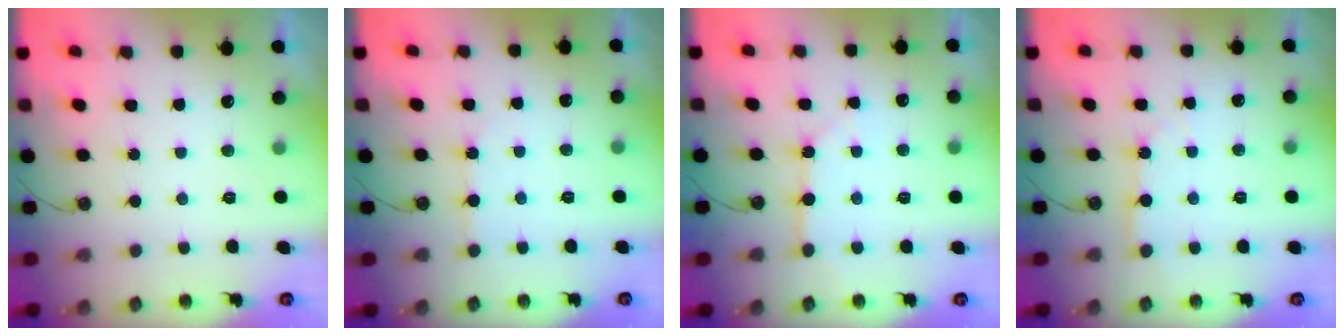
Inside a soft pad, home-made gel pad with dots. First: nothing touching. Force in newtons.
{"total": 2.9, "press": 2.9, "slide": 0.5}
{"total": 4.0, "press": 3.9, "slide": 0.5}
{"total": 3.3, "press": 3.3, "slide": 0.5}